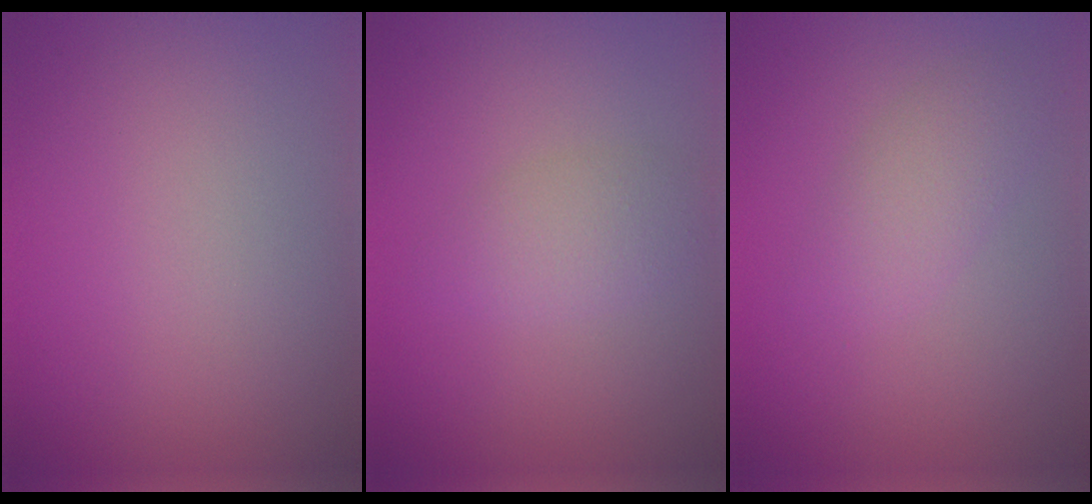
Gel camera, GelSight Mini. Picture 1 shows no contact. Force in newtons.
{"total": 2.2, "press": 2.2, "slide": 0.1}
{"total": 2.5, "press": 2.5, "slide": 0.0}